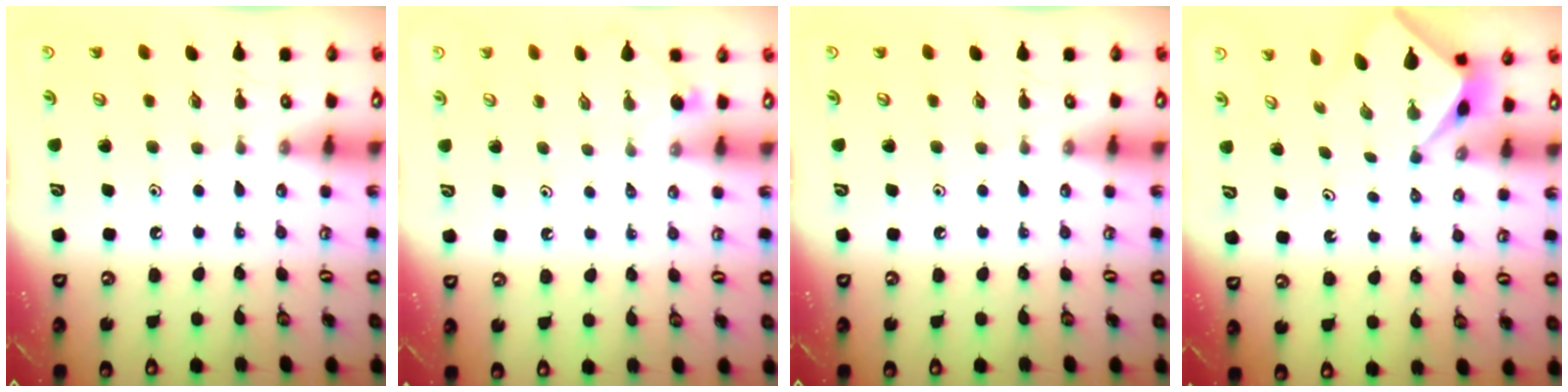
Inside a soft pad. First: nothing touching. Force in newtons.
{"total": 2.2, "press": 2.2, "slide": 0.4}
{"total": 0.0}
{"total": 2.1, "press": 2.1, "slide": 0.2}